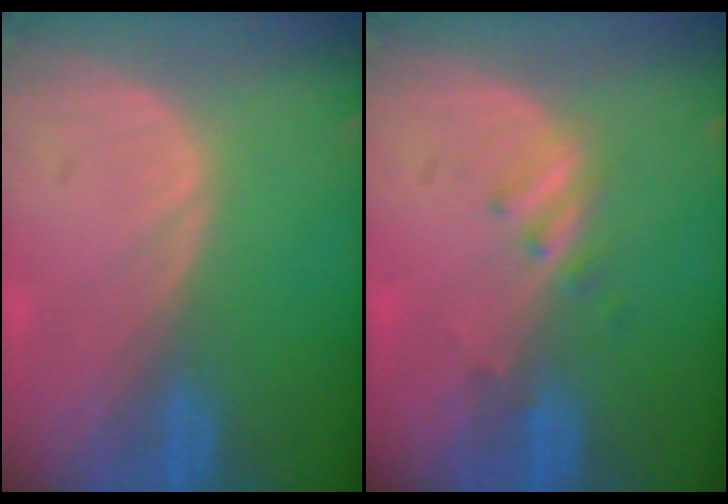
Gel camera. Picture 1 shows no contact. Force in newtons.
{"total": 2.5, "press": 2.2, "slide": 1.2}